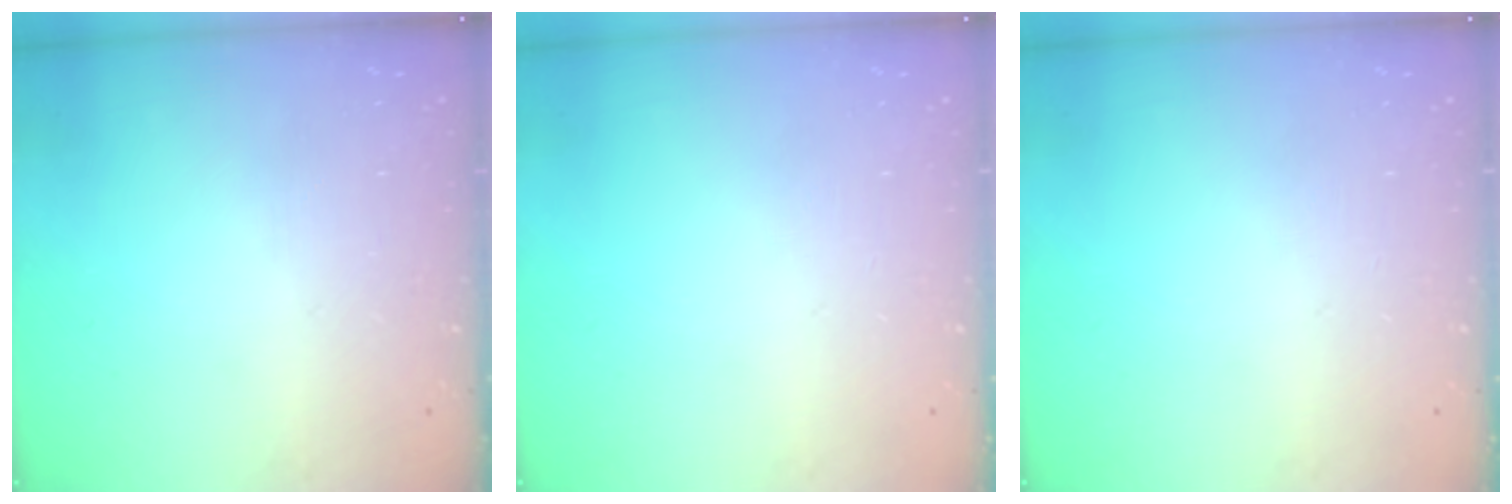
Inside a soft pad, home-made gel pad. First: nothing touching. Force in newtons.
{"total": 0.0}
{"total": 0.0}